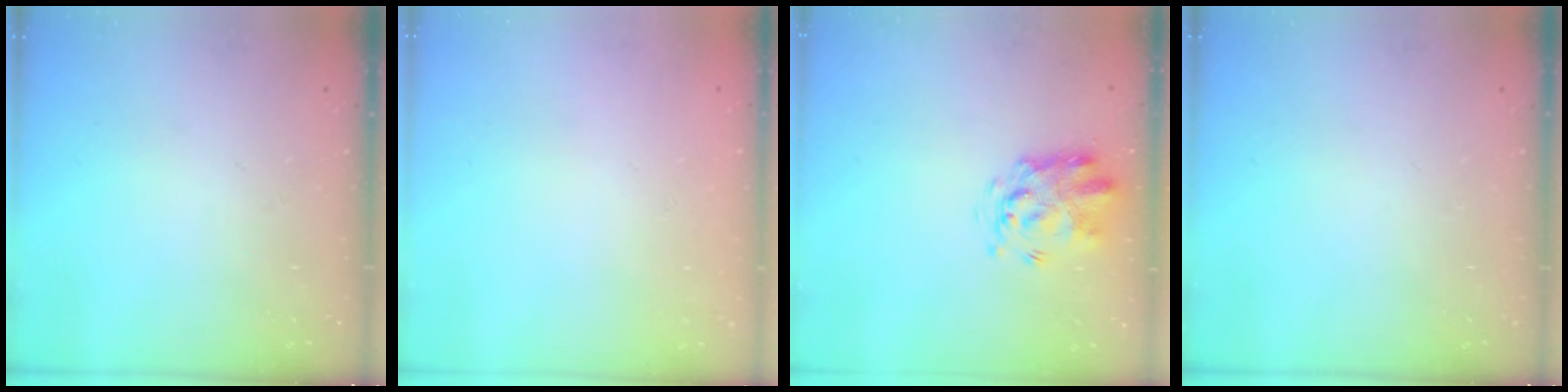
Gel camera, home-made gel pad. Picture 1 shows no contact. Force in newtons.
{"total": 1.8, "press": 1.8, "slide": 0.2}
{"total": 3.2, "press": 3.1, "slide": 0.7}
{"total": 0.0}